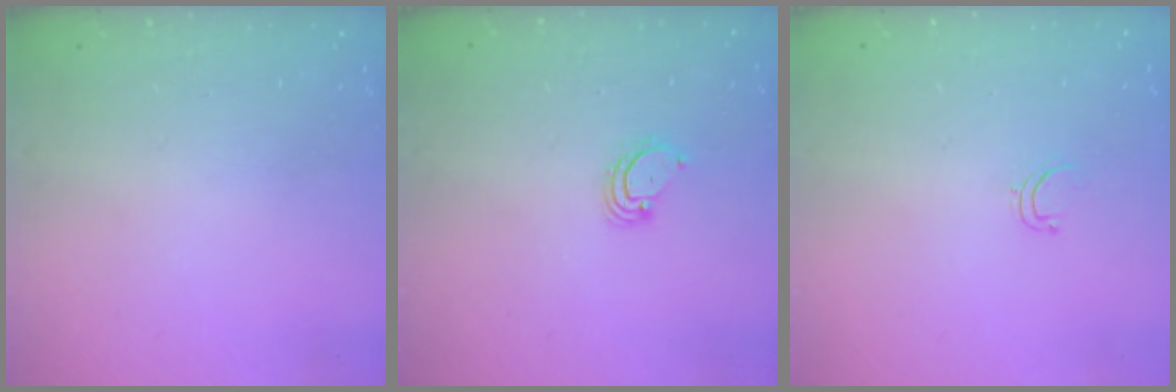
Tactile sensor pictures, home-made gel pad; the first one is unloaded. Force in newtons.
{"total": 2.8, "press": 2.8, "slide": 0.2}
{"total": 3.3, "press": 3.2, "slide": 0.3}